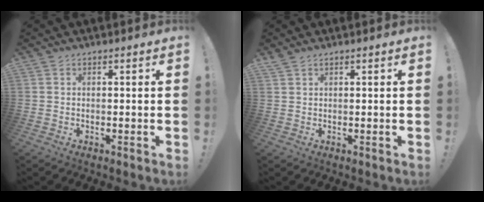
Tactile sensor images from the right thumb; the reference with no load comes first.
{"total": 1.5, "force": [1.2, 0.5, 0.7], "torque": [-0.018, -0.002, 0.024]}